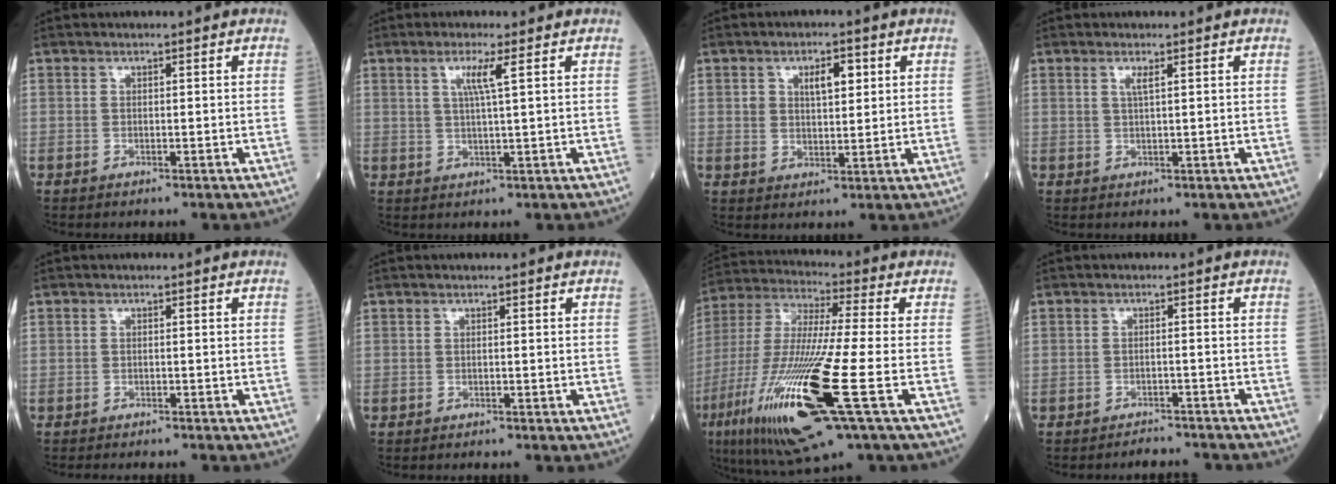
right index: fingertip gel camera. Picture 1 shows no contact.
{"total": 3.5, "force": [1.4, -0.6, 3.2], "torque": [-0.065, -0.001, 0.026]}
{"total": 4.7, "force": [1.8, 2.3, 3.7], "torque": [-0.060, 0.008, 0.033]}
{"total": 1.4, "force": [0.7, -0.1, 1.3], "torque": [-0.030, 0.000, 0.013]}
{"total": 3.6, "force": [-3.3, 0.8, 1.2], "torque": [-0.013, -0.005, -0.044]}
{"total": 0.0}
{"total": 23.2, "force": [-8.3, 1.8, 21.6], "torque": [-0.470, -0.053, -0.156]}
{"total": 4.4, "force": [-4.4, 0.7, 0.1], "torque": [0.002, -0.001, -0.059]}